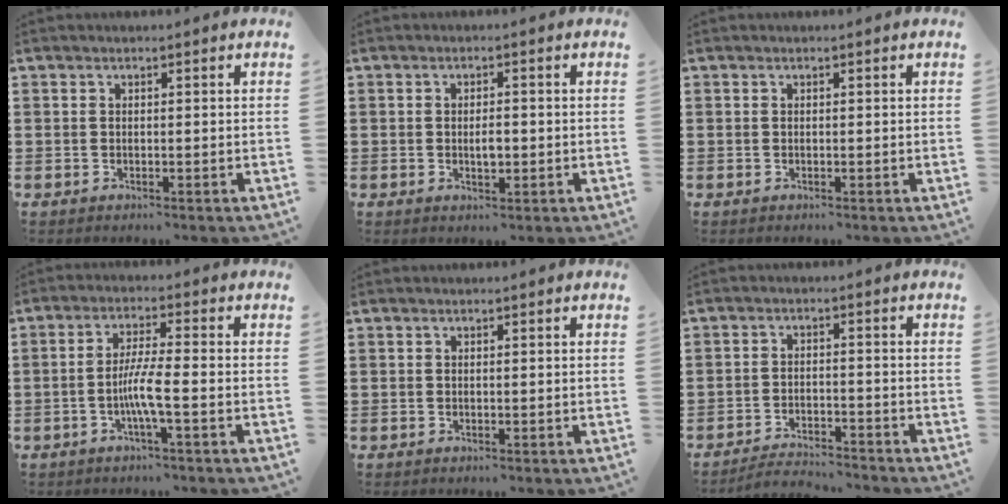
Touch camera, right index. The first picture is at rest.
{"total": 2.3, "force": [-0.1, 0.8, 2.1], "torque": [-0.040, 0.001, -0.002]}
{"total": 0.0}
{"total": 5.4, "force": [-1.7, 0.2, 5.2], "torque": [-0.103, -0.007, -0.036]}
{"total": 0.0}
{"total": 3.2, "force": [-3.2, 0.2, 0.2], "torque": [-0.010, 0.000, -0.069]}